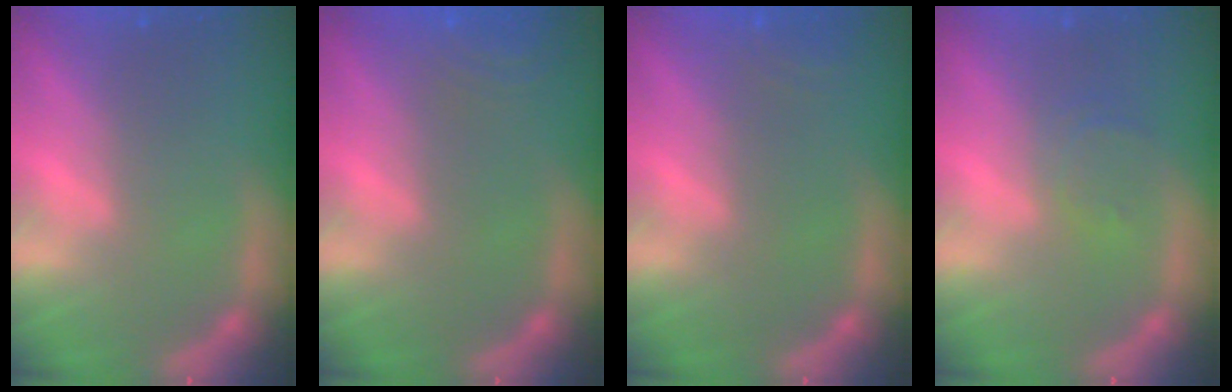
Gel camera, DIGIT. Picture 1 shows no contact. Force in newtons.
{"total": 6.5}
{"total": 2.5}
{"total": 1.9}